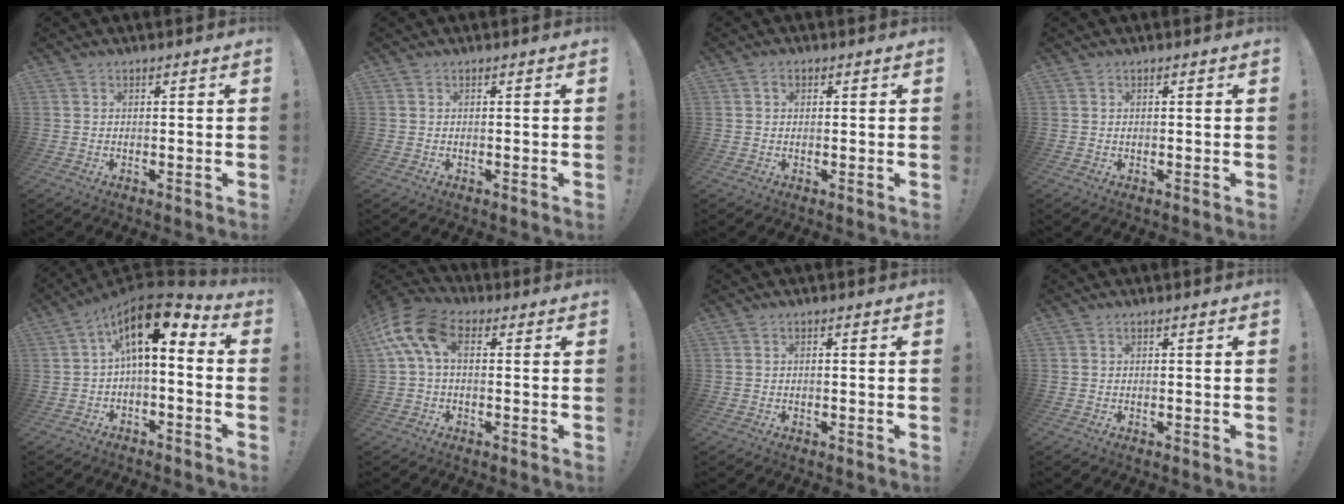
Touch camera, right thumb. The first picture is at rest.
{"total": 0.0}
{"total": 1.2, "force": [0.3, 1.0, 0.7], "torque": [-0.012, 0.005, 0.004]}
{"total": 0.0}
{"total": 11.4, "force": [3.6, 4.1, 10.0], "torque": [-0.182, -0.020, 0.058]}
{"total": 11.4, "force": [3.1, 5.9, 9.2], "torque": [-0.188, -0.001, 0.065]}
{"total": 0.6, "force": [-0.4, -0.1, 0.5], "torque": [-0.014, 0.001, -0.006]}
{"total": 0.0}